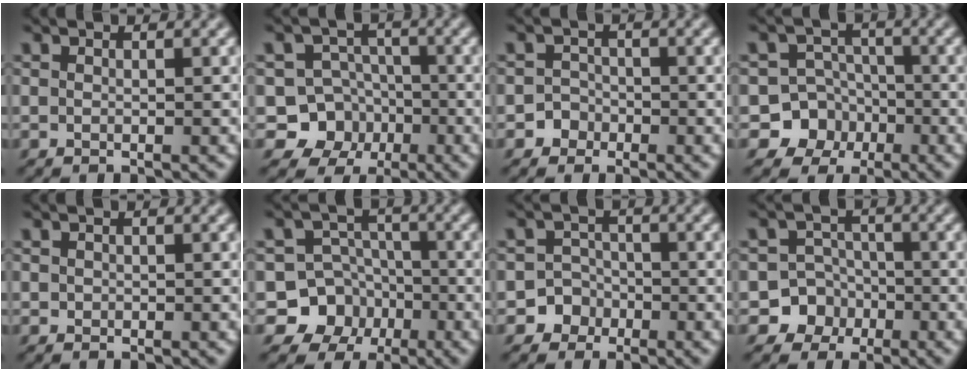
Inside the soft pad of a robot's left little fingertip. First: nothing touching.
{"total": 7.3, "force": [-2.8, 6.7, 1.2], "torque": [-0.003, 0.006, -0.073]}
{"total": 1.9, "force": [-1.0, 1.6, -0.1], "torque": [0.023, 0.008, -0.024]}
{"total": 7.8, "force": [-3.3, 7.0, 0.6], "torque": [0.005, -0.004, -0.077]}
{"total": 0.0}
{"total": 8.8, "force": [-3.8, 7.9, 1.0], "torque": [-0.005, 0.001, -0.085]}
{"total": 4.0, "force": [-2.1, 3.4, -0.1], "torque": [0.042, 0.001, -0.048]}
{"total": 6.6, "force": [-2.9, 5.9, 0.4], "torque": [0.018, -0.002, -0.070]}